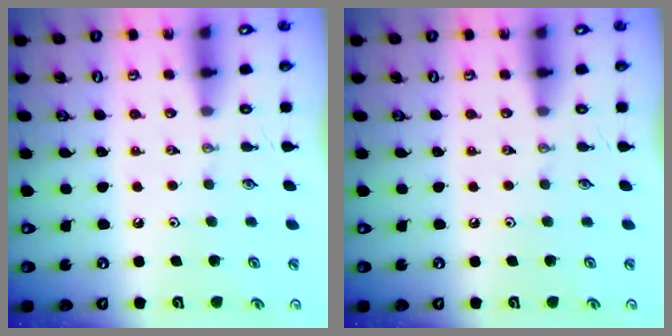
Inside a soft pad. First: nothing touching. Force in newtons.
{"total": 0.0}